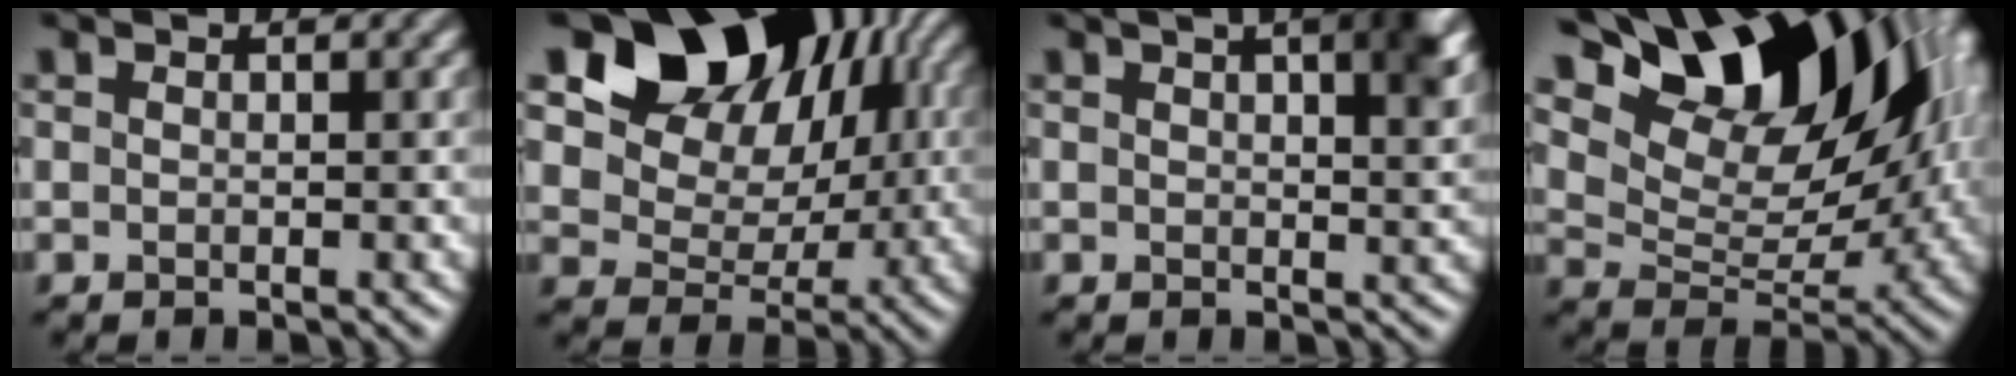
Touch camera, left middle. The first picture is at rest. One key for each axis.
{"total": 14.6, "fx": 5.7, "fy": 10.9, "fz": 7.9, "tx": -0.128, "ty": 0.051, "tz": 0.088}
{"total": 5.1, "fx": 2.2, "fy": 1.9, "fz": 4.2, "tx": -0.039, "ty": 0.012, "tz": 0.031}
{"total": 16.1, "fx": 7.8, "fy": 9.1, "fz": 10.7, "tx": -0.170, "ty": 0.036, "tz": 0.126}